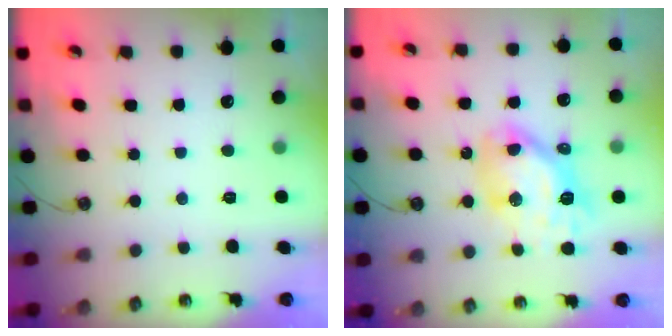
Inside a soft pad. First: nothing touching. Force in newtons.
{"total": 13.4, "press": 13.3, "slide": 1.2}